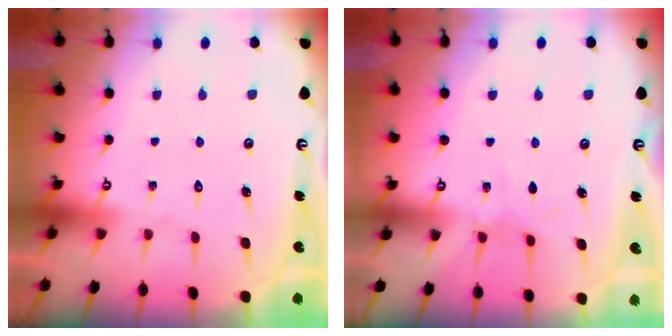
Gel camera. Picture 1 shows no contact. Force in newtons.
{"total": 4.7, "press": 4.7, "slide": 0.4}